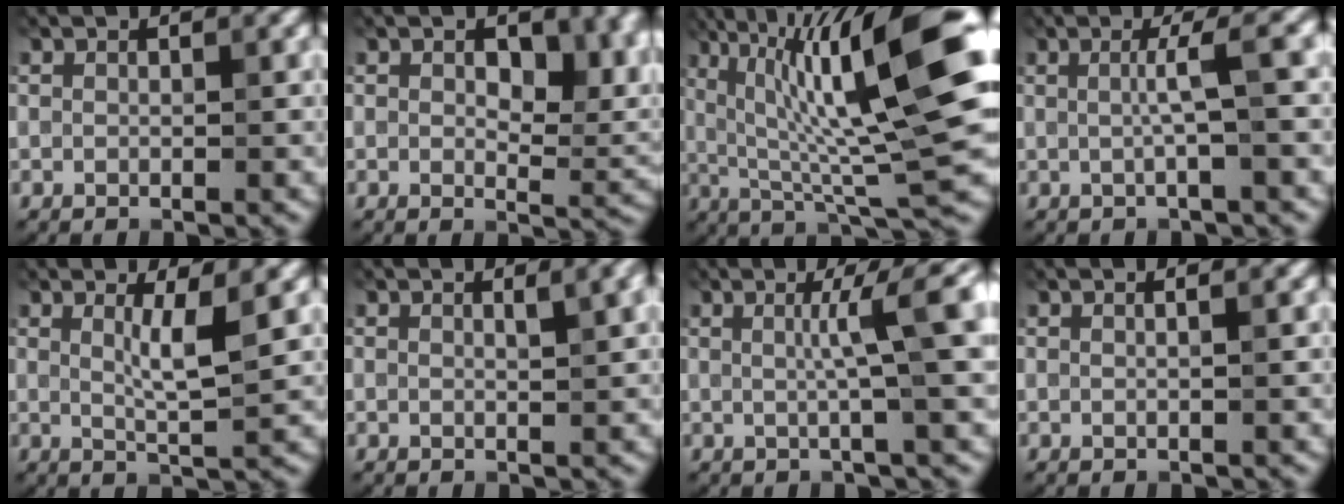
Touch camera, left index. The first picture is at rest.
{"total": 5.9, "force": [2.1, 3.3, 4.4], "torque": [-0.059, -0.006, 0.033]}
{"total": 15.0, "force": [4.3, 2.5, 14.1], "torque": [-0.220, 0.020, 0.071]}
{"total": 2.8, "force": [0.2, 0.0, 2.8], "torque": [-0.052, 0.011, 0.000]}
{"total": 2.9, "force": [1.0, 0.1, 2.8], "torque": [-0.053, -0.003, 0.019]}
{"total": 1.9, "force": [1.0, 0.2, 1.6], "torque": [-0.025, 0.005, 0.017]}
{"total": 4.8, "force": [0.8, 0.3, 4.7], "torque": [-0.071, 0.014, 0.011]}
{"total": 0.5, "force": [0.2, -0.2, 0.4], "torque": [-0.011, 0.004, -0.001]}